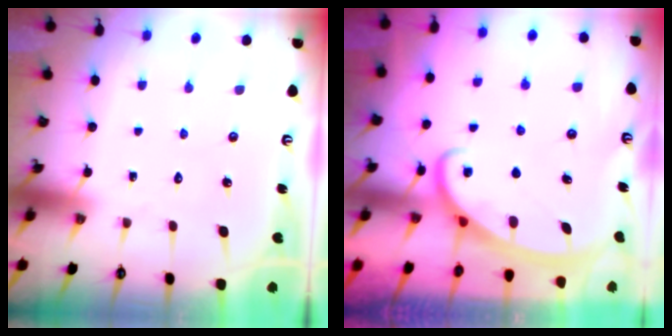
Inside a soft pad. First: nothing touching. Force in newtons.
{"total": 2.6, "press": 2.6, "slide": 0.4}